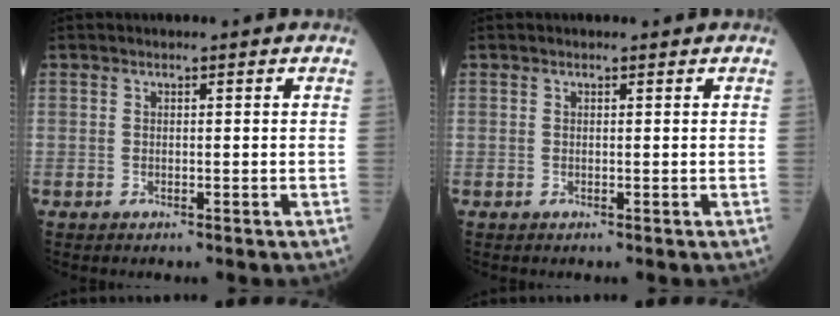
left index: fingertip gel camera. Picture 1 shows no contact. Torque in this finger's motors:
{"motor_torque": [-0.05, 0.14, 0.02, 0.00]}